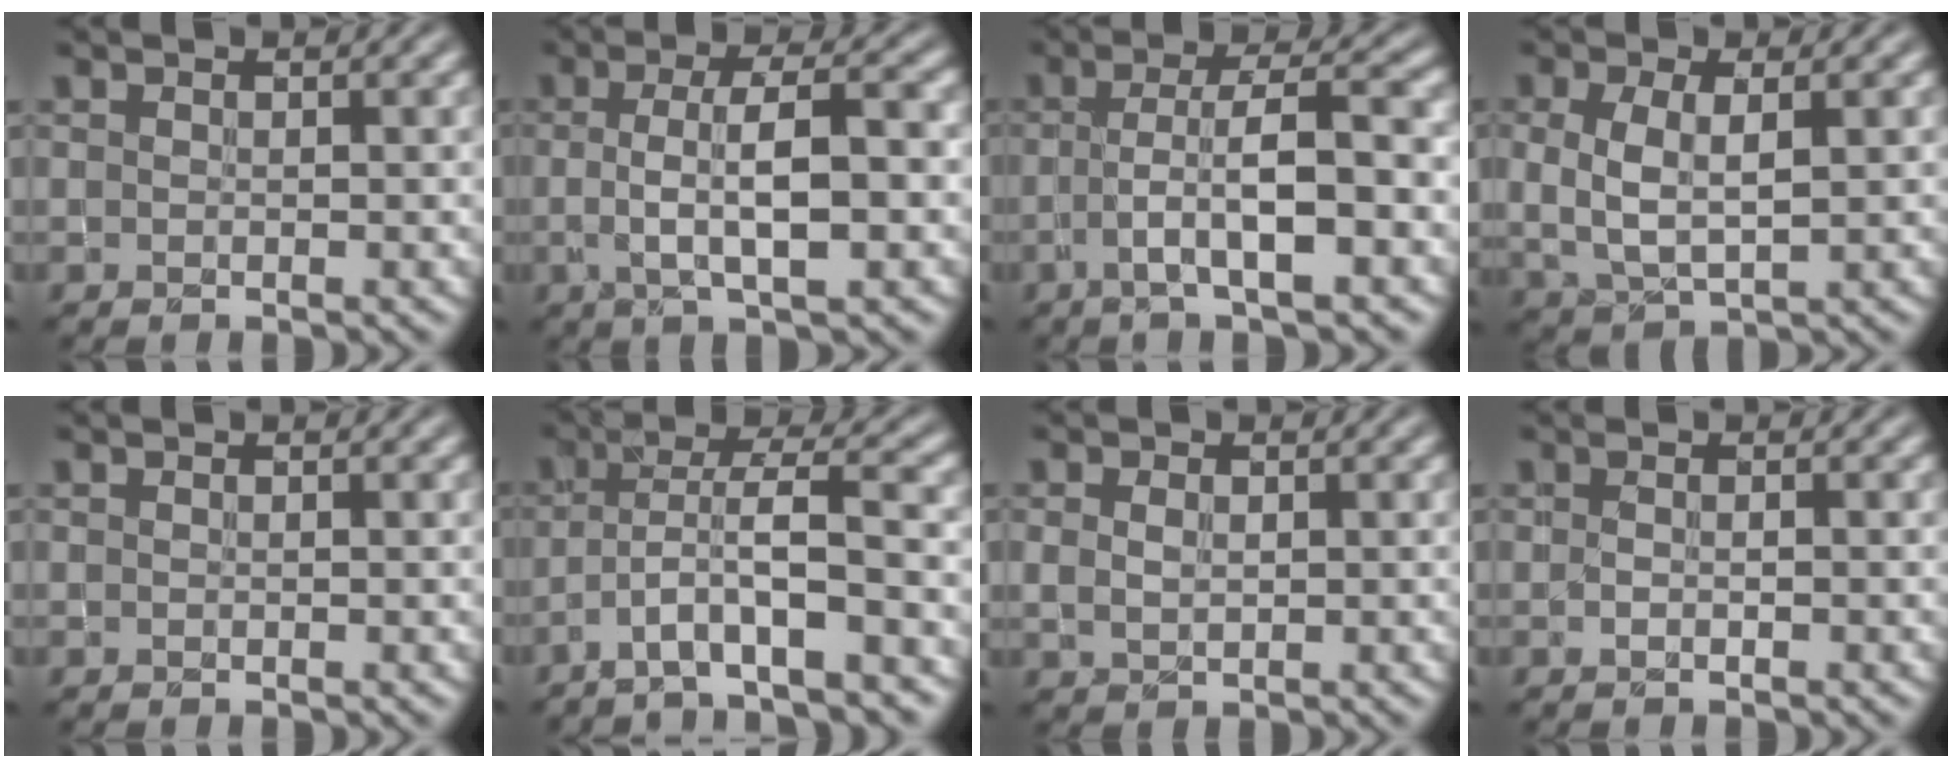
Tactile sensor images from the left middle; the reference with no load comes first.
{"total": 5.9, "force": [-0.2, 1.4, 5.7], "torque": [-0.099, 0.003, -0.004]}
{"total": 6.3, "force": [-1.2, 1.2, 6.0], "torque": [-0.107, 0.010, -0.024]}
{"total": 3.7, "force": [0.4, 1.8, 3.2], "torque": [-0.073, -0.002, 0.011]}
{"total": 0.0}
{"total": 6.5, "force": [-3.4, 0.9, 5.4], "torque": [-0.093, 0.013, -0.065]}
{"total": 1.6, "force": [0.3, 1.1, 1.1], "torque": [-0.025, -0.001, 0.009]}
{"total": 0.5, "force": [-0.2, 0.2, 0.5], "torque": [-0.012, -0.008, -0.004]}